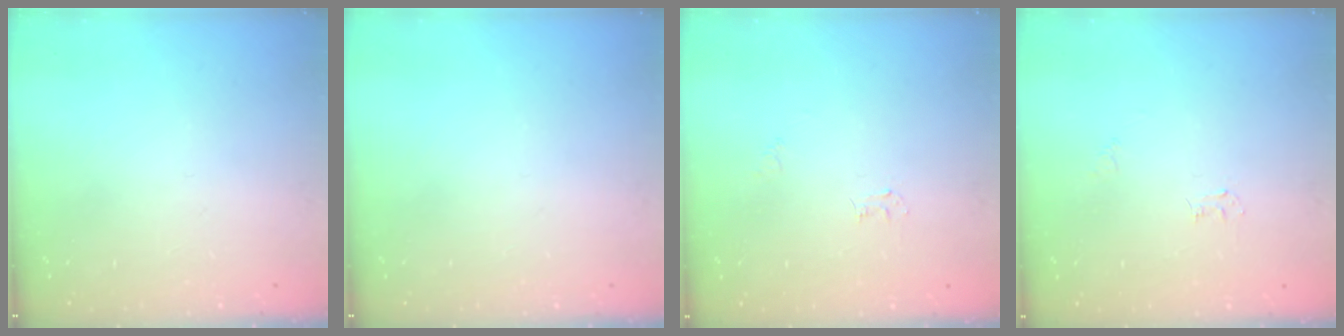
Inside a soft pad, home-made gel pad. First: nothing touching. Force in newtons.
{"total": 0.0}
{"total": 2.7, "press": 2.7, "slide": 0.4}
{"total": 2.7, "press": 2.7, "slide": 0.4}